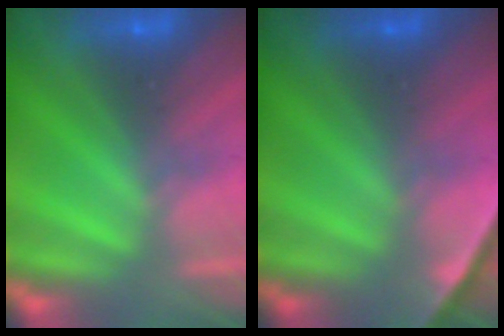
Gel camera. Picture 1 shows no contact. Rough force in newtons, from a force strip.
{"total": 2.1}